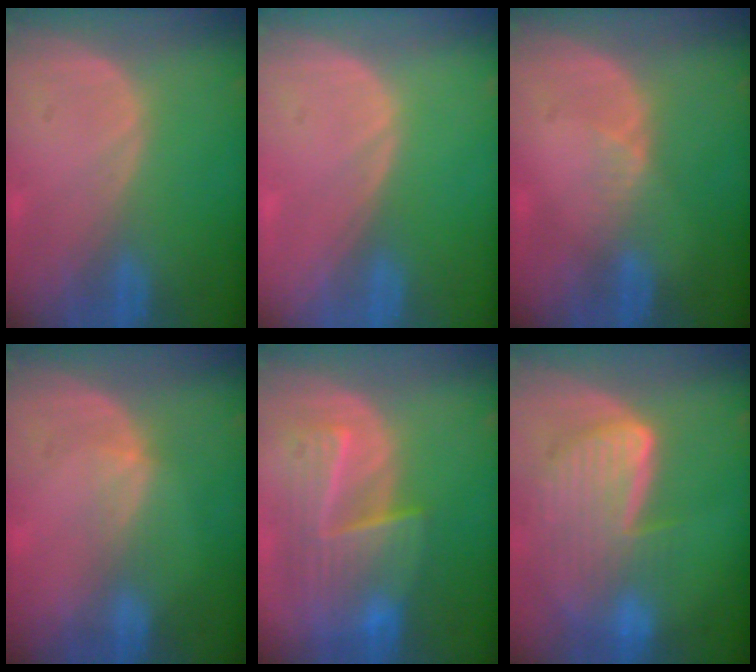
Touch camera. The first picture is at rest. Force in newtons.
{"total": 0.0}
{"total": 2.0, "press": 1.6, "slide": 1.3}
{"total": 2.1, "press": 1.7, "slide": 1.2}
{"total": 9.4, "press": 8.3, "slide": 4.2}
{"total": 9.2, "press": 8.1, "slide": 4.5}